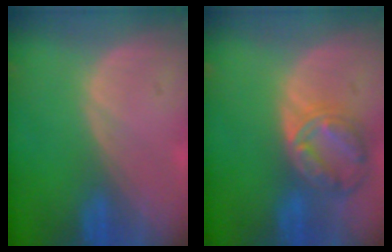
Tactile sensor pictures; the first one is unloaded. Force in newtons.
{"total": 8.2, "press": 7.0, "slide": 4.3}